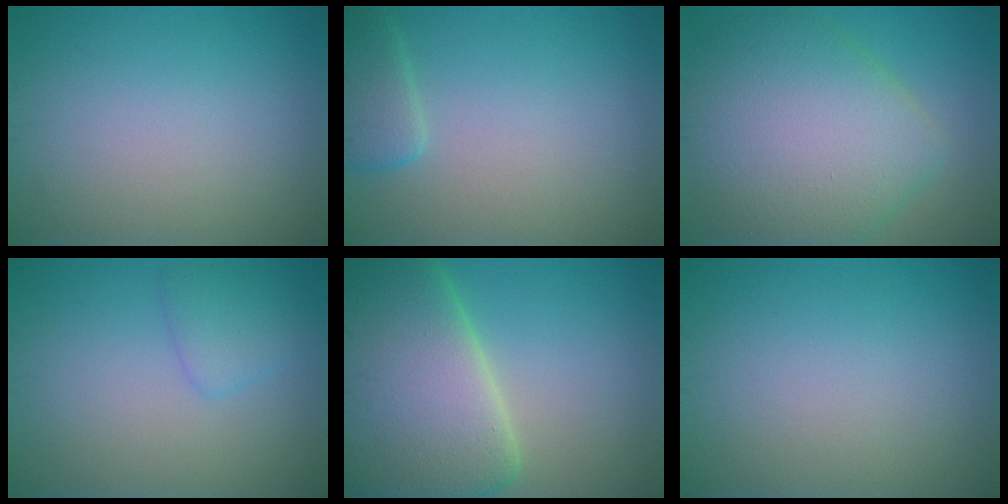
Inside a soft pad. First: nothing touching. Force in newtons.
{"total": 2.4, "press": 2.4, "slide": 0.2}
{"total": 10.1, "press": 10.1, "slide": 0.8}
{"total": 1.9, "press": 1.9, "slide": 0.2}
{"total": 14.6, "press": 14.6, "slide": 0.9}
{"total": 0.0}